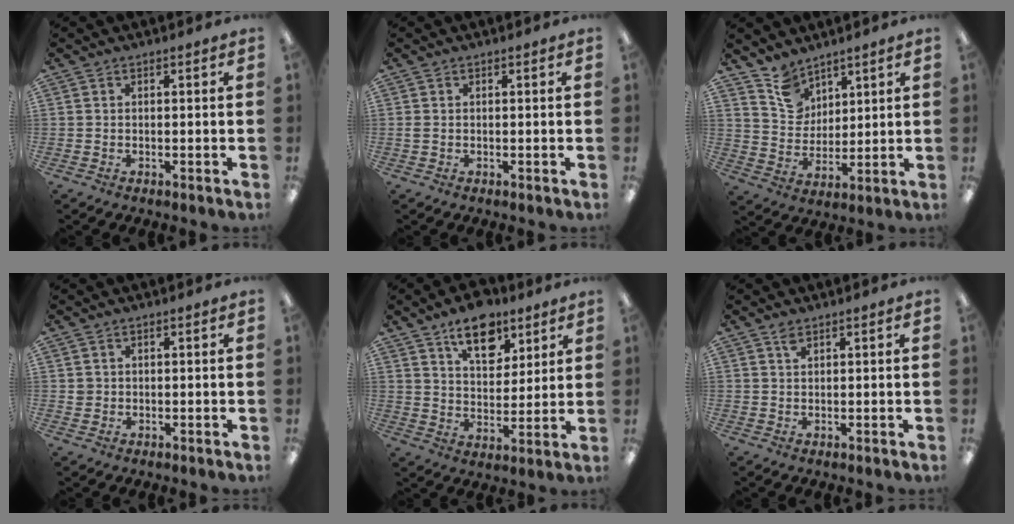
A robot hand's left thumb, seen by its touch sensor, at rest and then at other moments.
{"total": 1.0, "force": [0.1, 0.6, 0.8], "torque": [-0.018, 0.003, 0.001]}
{"total": 9.1, "force": [7.0, 5.7, 1.6], "torque": [-0.044, -0.038, 0.137]}
{"total": 1.4, "force": [0.4, 1.3, 0.2], "torque": [-0.007, 0.004, 0.006]}
{"total": 13.1, "force": [8.8, 7.0, 6.7], "torque": [-0.083, -0.044, 0.153]}
{"total": 1.5, "force": [1.2, 0.6, 0.7], "torque": [-0.018, 0.000, 0.022]}